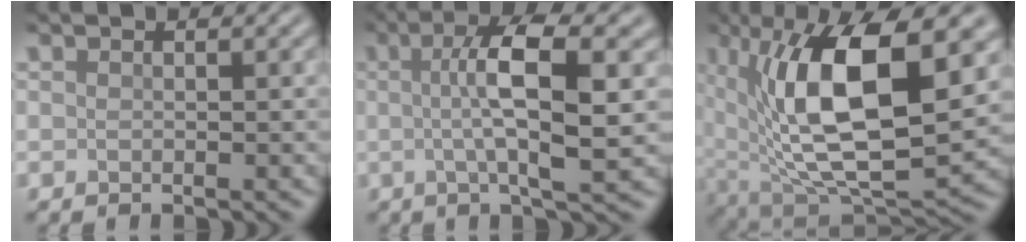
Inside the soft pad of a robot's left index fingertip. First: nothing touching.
{"total": 7.3, "force": [0.8, 1.6, 7.1], "torque": [-0.108, 0.009, 0.010]}
{"total": 14.9, "force": [3.0, 6.5, 13.1], "torque": [-0.229, -0.002, 0.053]}